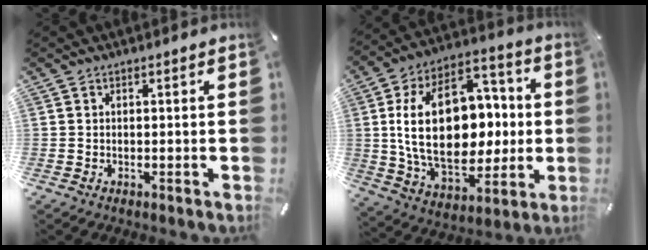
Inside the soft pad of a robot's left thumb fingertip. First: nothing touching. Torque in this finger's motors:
{"motor_torque": [1.42, 3.59, 1.70, -1.07, 0.90]}